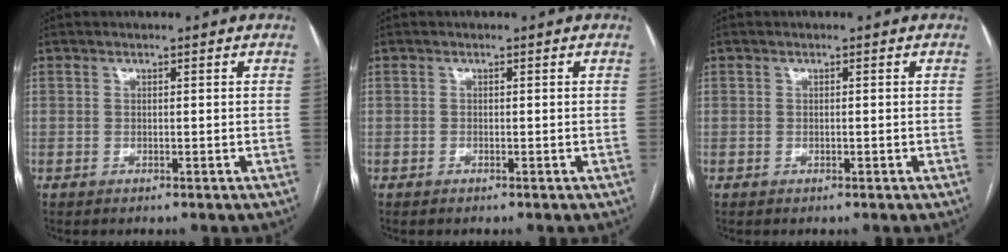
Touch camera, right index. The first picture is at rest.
{"total": 0.0}
{"total": 0.0}